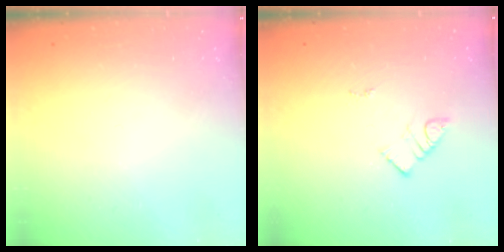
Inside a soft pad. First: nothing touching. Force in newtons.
{"total": 3.0, "press": 3.0, "slide": 0.2}